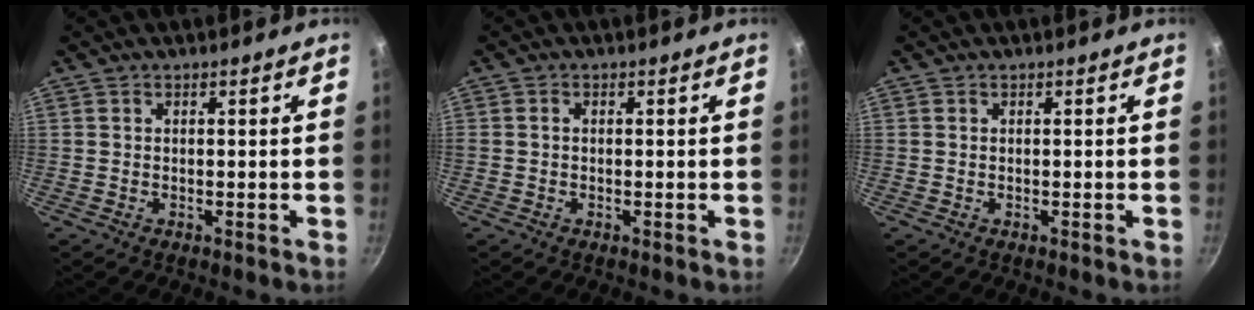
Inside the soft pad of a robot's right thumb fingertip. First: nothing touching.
{"total": 0.7, "force": [0.0, 0.6, 0.4], "torque": [-0.007, 0.005, -0.001]}
{"total": 0.0}